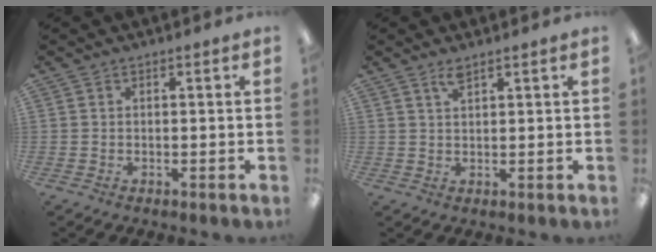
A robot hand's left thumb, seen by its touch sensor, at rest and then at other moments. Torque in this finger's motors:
{"motor_torque": [0.01, 0.00, -0.55, 0.09, -0.04]}